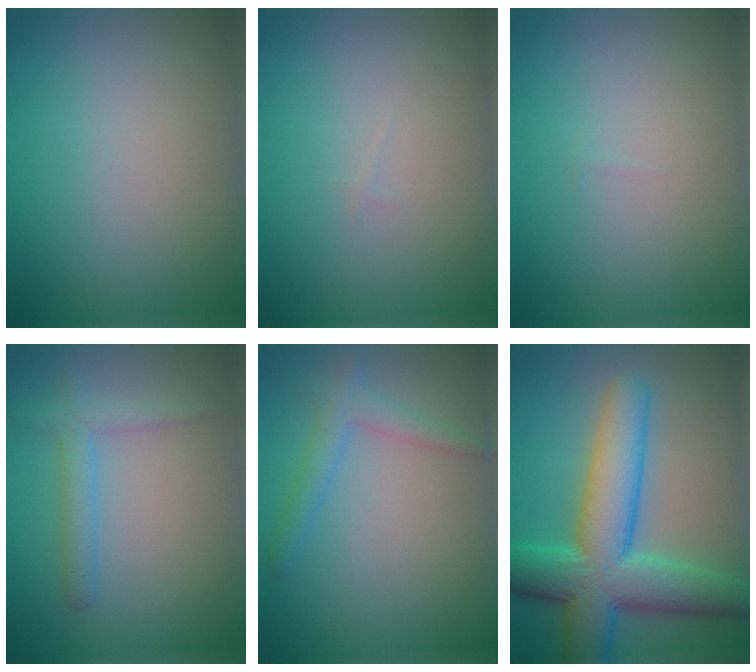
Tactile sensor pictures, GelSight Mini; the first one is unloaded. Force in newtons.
{"total": 0.0}
{"total": 0.0}
{"total": 2.1, "press": 2.1, "slide": 0.2}
{"total": 2.4, "press": 2.4, "slide": 0.1}
{"total": 10.3, "press": 10.3, "slide": 0.2}